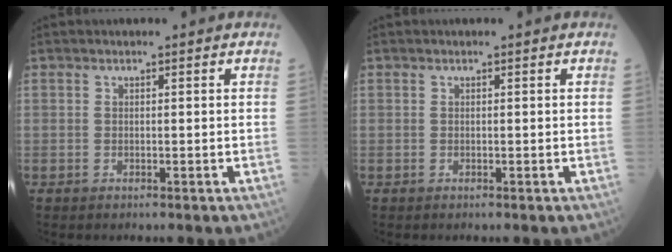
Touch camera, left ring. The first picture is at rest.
{"total": 0.0}